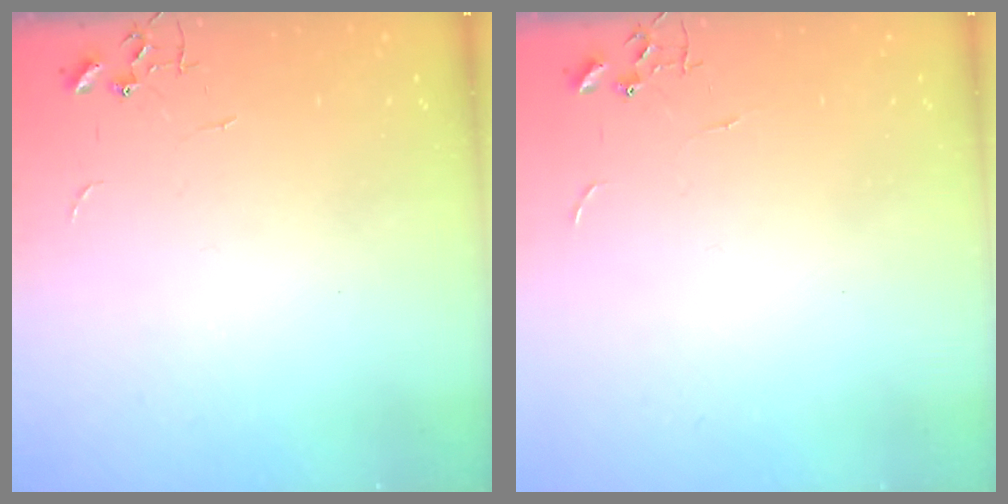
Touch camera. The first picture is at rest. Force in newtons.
{"total": 0.0}